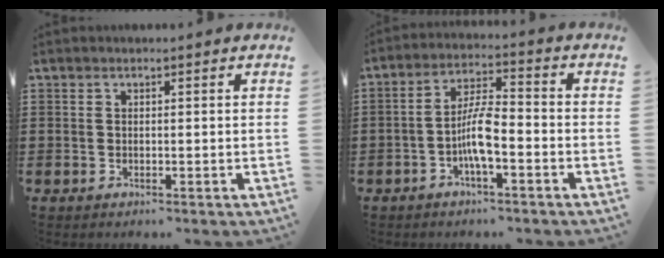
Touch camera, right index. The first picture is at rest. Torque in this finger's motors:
{"motor_torque": [0.25, -0.13, 0.40, 0.16]}